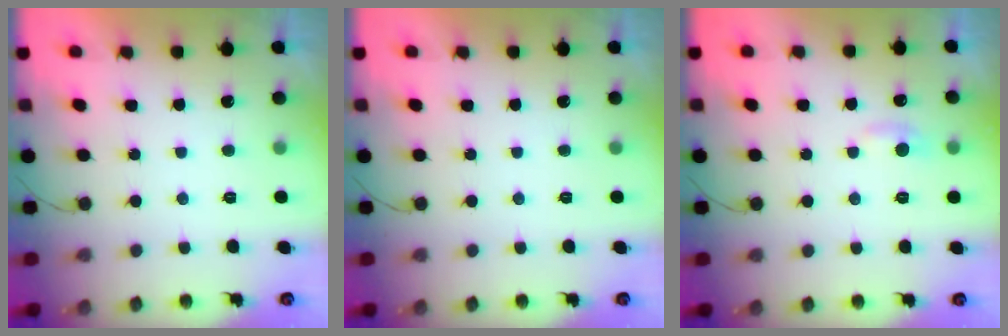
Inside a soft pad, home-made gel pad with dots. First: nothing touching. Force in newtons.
{"total": 0.0}
{"total": 4.0, "press": 3.9, "slide": 0.4}